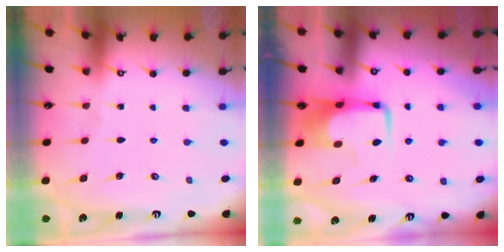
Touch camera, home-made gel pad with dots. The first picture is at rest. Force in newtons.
{"total": 7.1, "press": 7.0, "slide": 1.3}